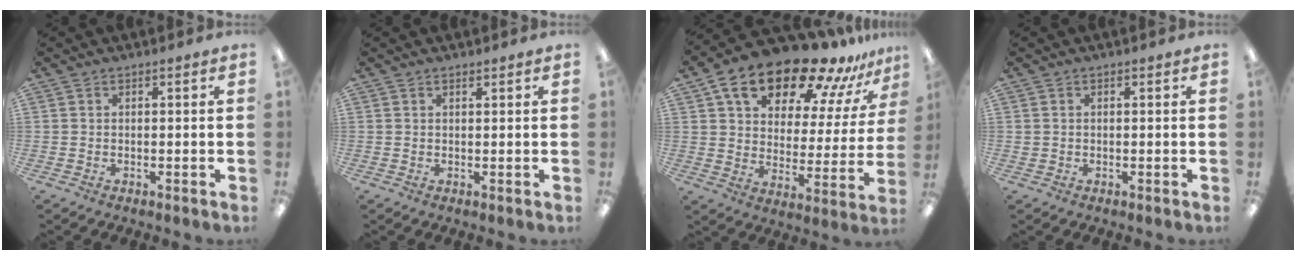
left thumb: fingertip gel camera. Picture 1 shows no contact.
{"total": 0.6, "force": [0.6, 0.1, 0.1], "torque": [-0.003, -0.001, 0.011]}
{"total": 20.1, "force": [14.9, 8.3, 10.7], "torque": [-0.177, -0.099, 0.253]}
{"total": 0.6, "force": [0.1, 0.6, 0.0], "torque": [0.000, 0.005, 0.000]}